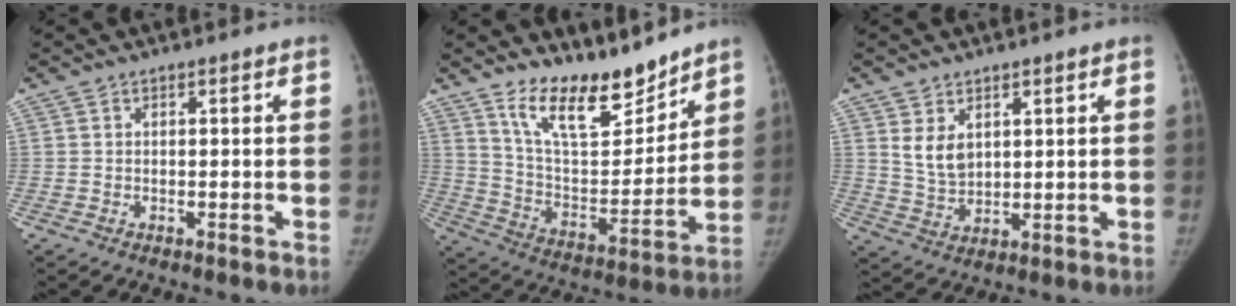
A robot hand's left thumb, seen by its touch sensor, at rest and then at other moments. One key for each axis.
{"total": 15.6, "fx": 12.7, "fy": 5.7, "fz": 7.1, "tx": -0.076, "ty": -0.091, "tz": 0.229}
{"total": 5.5, "fx": 2.4, "fy": 3.6, "fz": 3.4, "tx": -0.045, "ty": -0.019, "tz": 0.055}